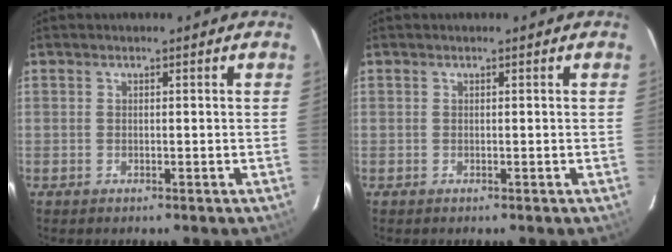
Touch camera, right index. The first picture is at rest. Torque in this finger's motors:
{"motor_torque": [0.00, 0.00, 0.00, 0.00]}